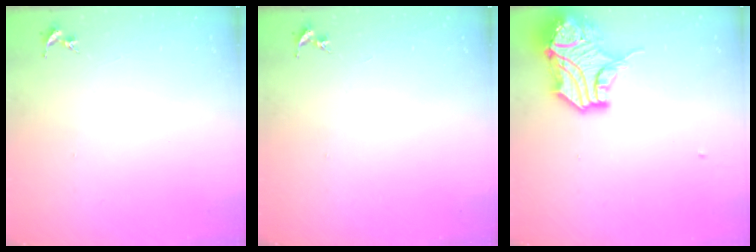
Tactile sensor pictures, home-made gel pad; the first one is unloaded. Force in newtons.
{"total": 0.0}
{"total": 15.8, "press": 15.6, "slide": 2.2}